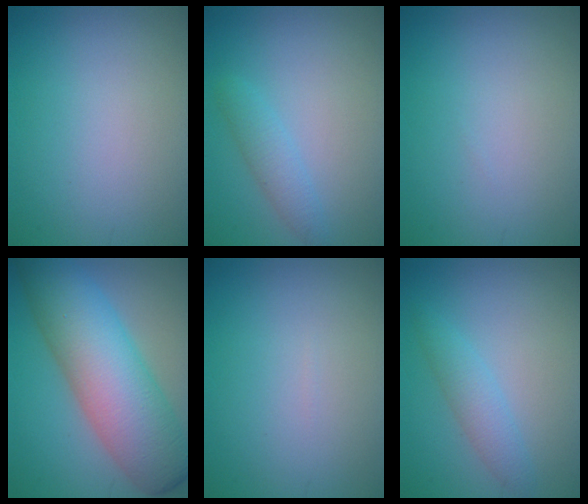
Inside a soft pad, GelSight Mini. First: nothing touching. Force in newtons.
{"total": 1.9, "press": 1.9, "slide": 0.1}
{"total": 0.0}
{"total": 10.8, "press": 10.8, "slide": 0.2}
{"total": 0.0}
{"total": 2.2, "press": 2.2, "slide": 0.1}